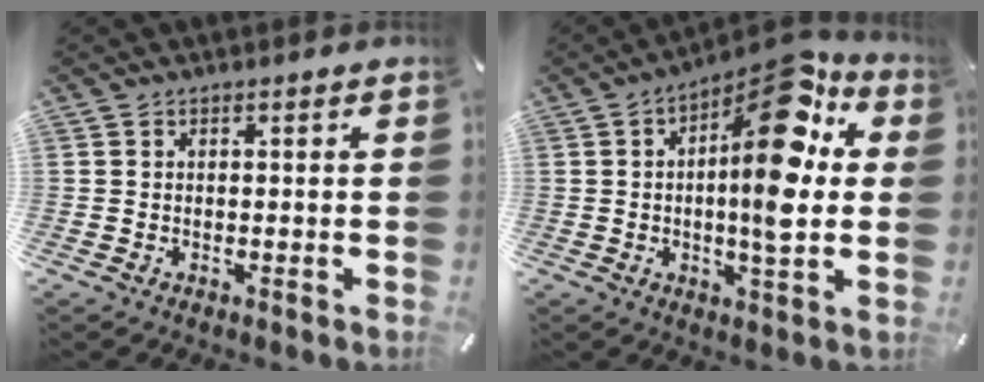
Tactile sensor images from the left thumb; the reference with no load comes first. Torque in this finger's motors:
{"motor_torque": [0.72, 0.82, 1.43, -0.83, 0.24]}